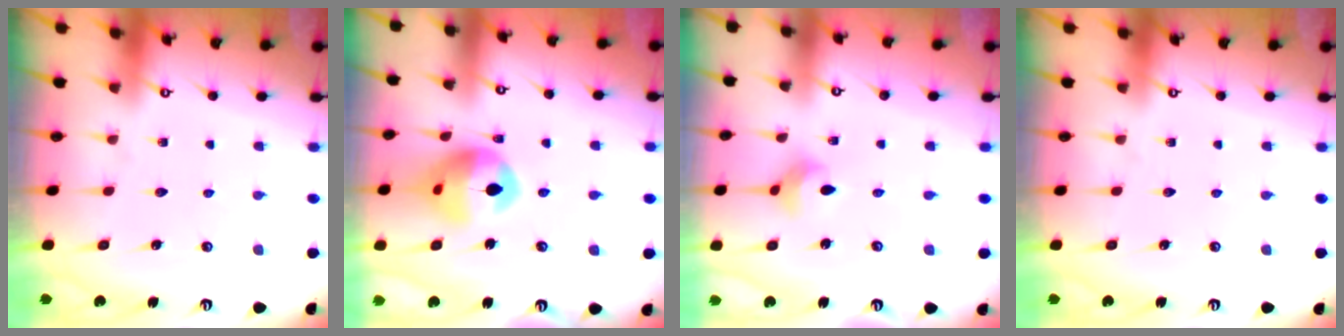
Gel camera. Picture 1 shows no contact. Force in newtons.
{"total": 13.8, "press": 13.6, "slide": 2.1}
{"total": 3.8, "press": 3.8, "slide": 0.1}
{"total": 0.0}